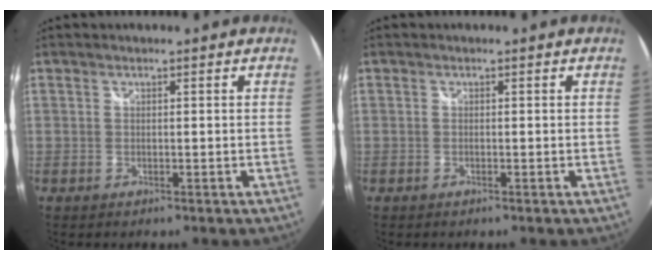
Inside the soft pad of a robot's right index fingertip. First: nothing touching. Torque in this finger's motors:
{"motor_torque": [0.24, 0.17, 0.12, 0.02]}